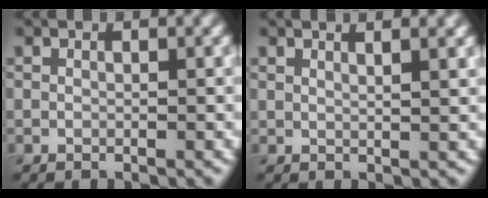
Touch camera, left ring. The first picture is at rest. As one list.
[{"total": 2.1, "force": [1.5, 0.8, 1.3], "torque": [-0.003, 0.011, 0.005]}]